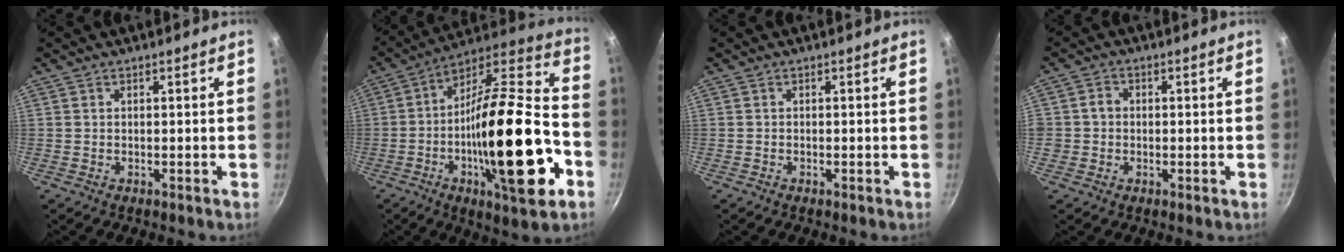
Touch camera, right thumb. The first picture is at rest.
{"total": 29.4, "force": [-8.2, 9.3, 26.6], "torque": [-0.406, 0.026, -0.139]}
{"total": 0.0}
{"total": 2.7, "force": [-0.3, 2.5, 1.0], "torque": [-0.004, 0.009, -0.009]}